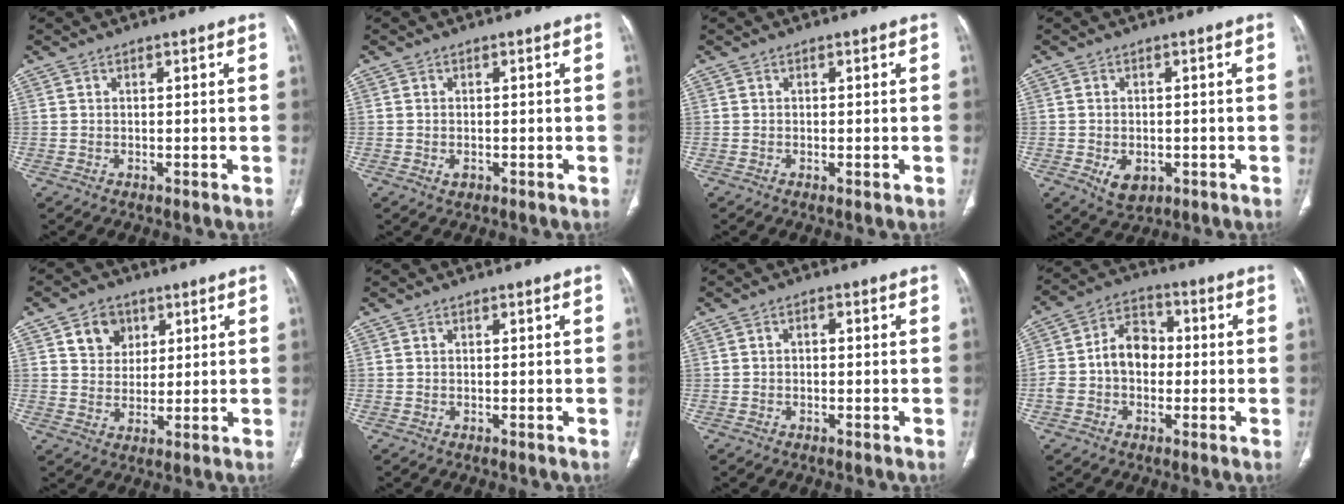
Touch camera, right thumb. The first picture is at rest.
{"total": 1.3, "force": [-0.4, 0.9, 0.8], "torque": [-0.014, 0.003, -0.004]}
{"total": 0.5, "force": [-0.1, 0.2, 0.5], "torque": [-0.013, -0.003, -0.003]}
{"total": 4.9, "force": [-1.6, 3.3, 3.2], "torque": [-0.047, 0.003, -0.013]}
{"total": 6.7, "force": [3.1, 5.4, 2.6], "torque": [-0.014, -0.012, 0.053]}
{"total": 0.0}
{"total": 1.1, "force": [-0.1, 0.8, 0.8], "torque": [-0.008, 0.005, -0.006]}
{"total": 9.8, "force": [-0.7, 7.4, 6.4], "torque": [-0.095, 0.037, -0.025]}